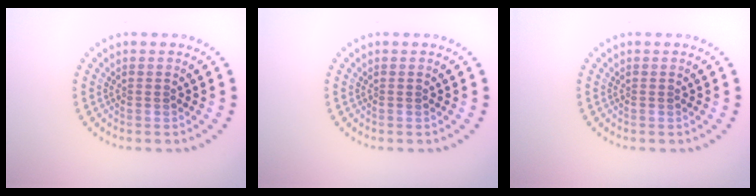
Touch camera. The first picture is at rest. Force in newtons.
{"total": 0.0}
{"total": 0.0}